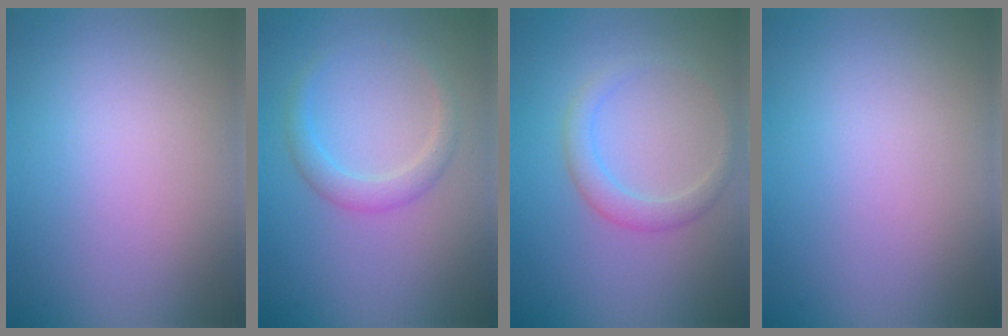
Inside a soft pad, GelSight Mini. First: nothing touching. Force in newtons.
{"total": 2.2, "press": 2.2, "slide": 0.0}
{"total": 2.1, "press": 2.1, "slide": 0.1}
{"total": 0.0}